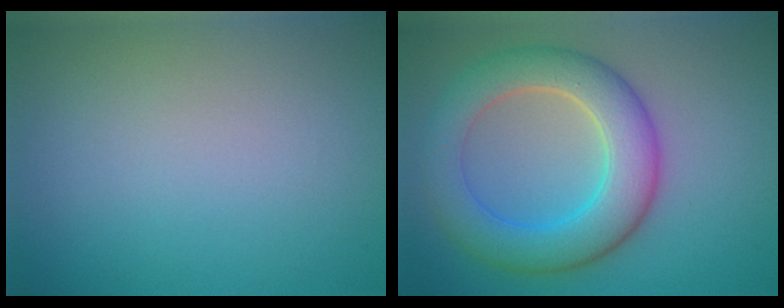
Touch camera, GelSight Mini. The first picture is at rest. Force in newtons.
{"total": 7.1, "press": 7.1, "slide": 0.3}